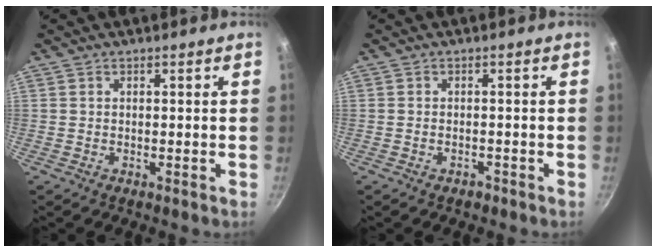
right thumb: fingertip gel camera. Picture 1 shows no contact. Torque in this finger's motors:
{"motor_torque": [-0.37, 0.16, -0.33, 0.15, -0.08]}